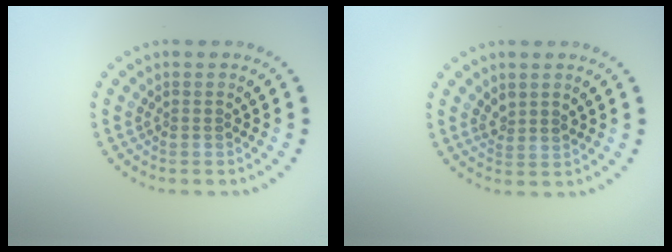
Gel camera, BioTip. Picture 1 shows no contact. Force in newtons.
{"total": 1.3, "press": 1.1, "slide": 0.6}